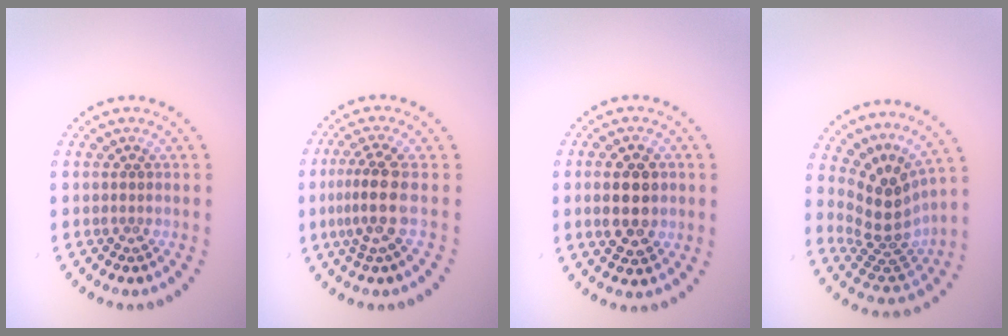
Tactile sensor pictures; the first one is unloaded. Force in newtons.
{"total": 3.2, "press": 2.5, "slide": 2.1}
{"total": 4.5, "press": 4.5, "slide": 0.4}
{"total": 4.2, "press": 2.9, "slide": 3.1}